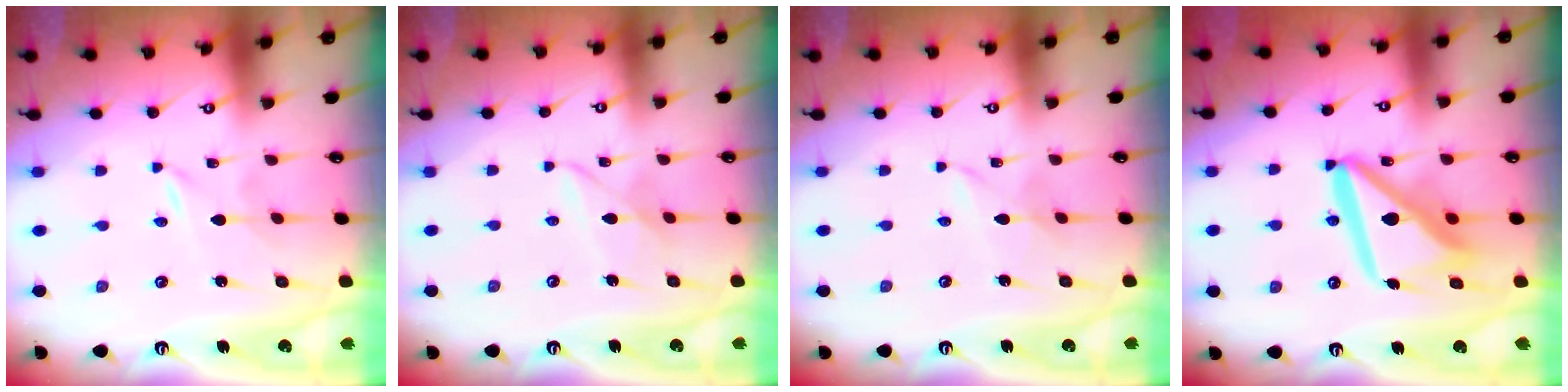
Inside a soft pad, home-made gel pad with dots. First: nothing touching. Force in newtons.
{"total": 5.2, "press": 5.2, "slide": 0.5}
{"total": 1.7, "press": 1.6, "slide": 0.2}
{"total": 15.9, "press": 15.8, "slide": 1.9}